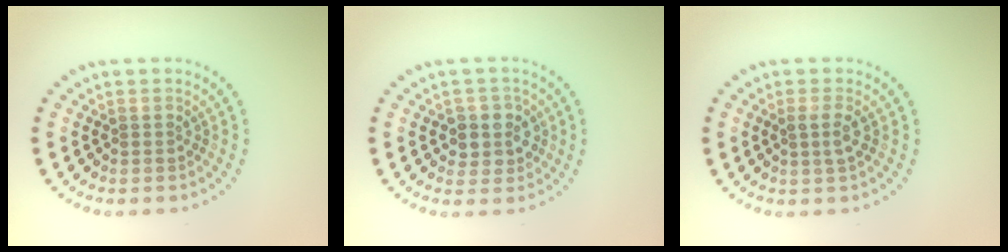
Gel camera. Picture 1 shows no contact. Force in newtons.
{"total": 2.8, "press": 2.6, "slide": 1.0}
{"total": 1.3, "press": 1.2, "slide": 0.6}